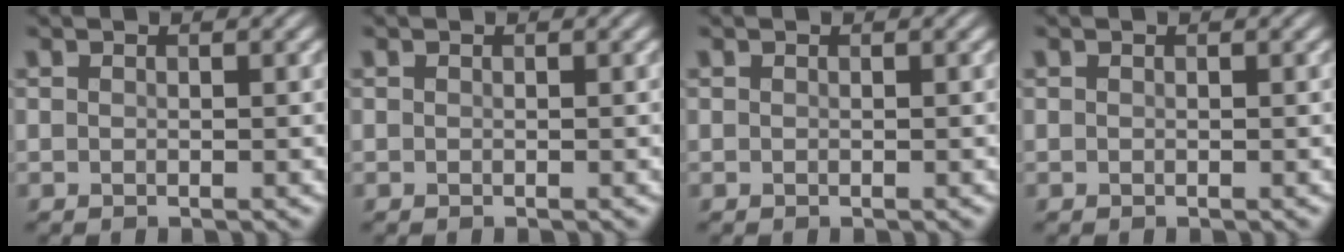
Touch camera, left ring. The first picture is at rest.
{"total": 0.0}
{"total": 0.0}
{"total": 0.8, "force": [-0.3, -0.4, -0.6], "torque": [-0.002, -0.005, 0.008]}